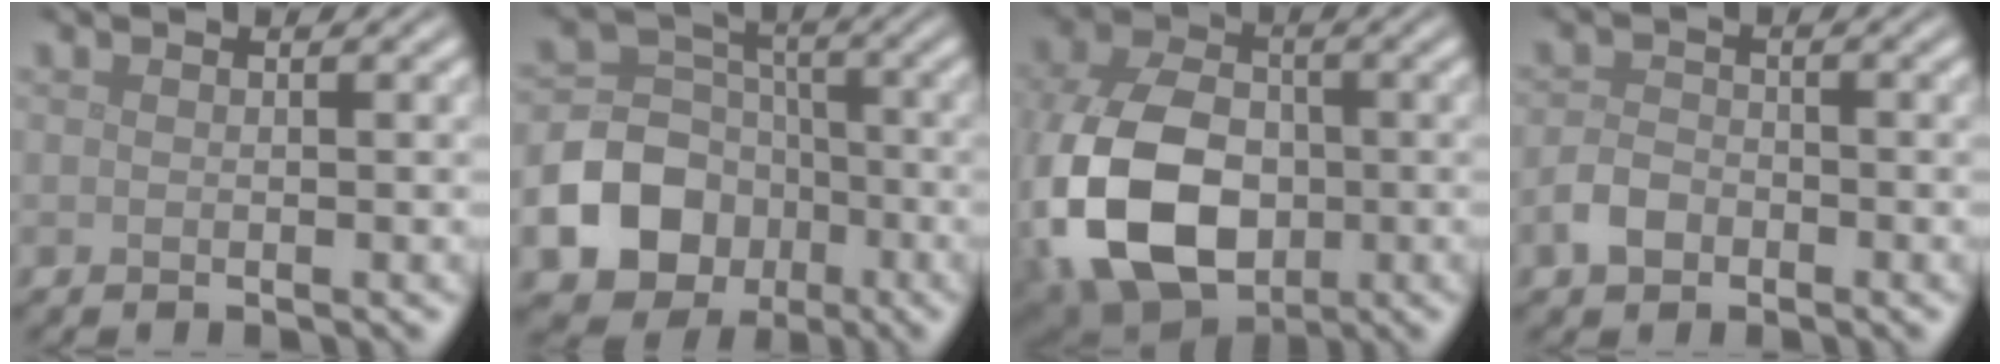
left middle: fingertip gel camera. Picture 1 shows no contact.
{"total": 11.2, "force": [-4.6, 9.5, 3.9], "torque": [-0.069, -0.029, -0.103]}
{"total": 12.9, "force": [-3.0, 8.8, 9.0], "torque": [-0.218, -0.025, -0.062]}
{"total": 2.3, "force": [-1.3, 1.5, 1.1], "torque": [-0.018, 0.004, -0.031]}